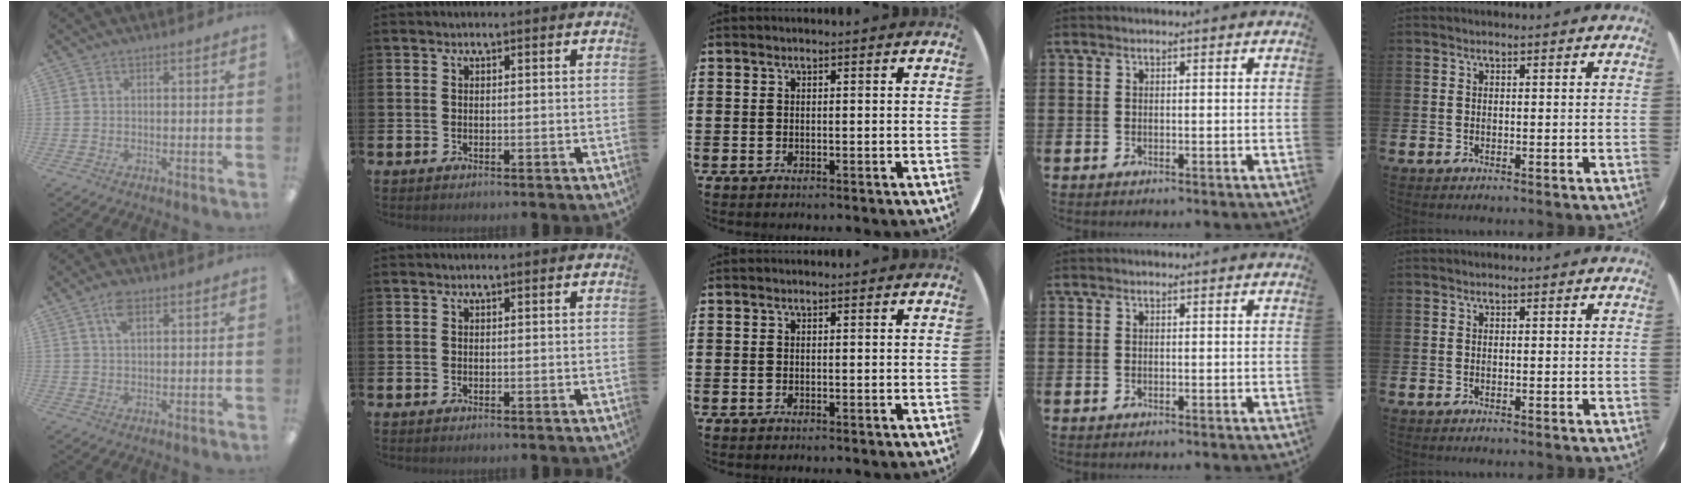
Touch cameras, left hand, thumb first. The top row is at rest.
{"thumb": {"total": 4.8, "force": [2.6, 2.1, 3.4], "torque": [-0.067, 0.003, 0.044]}}